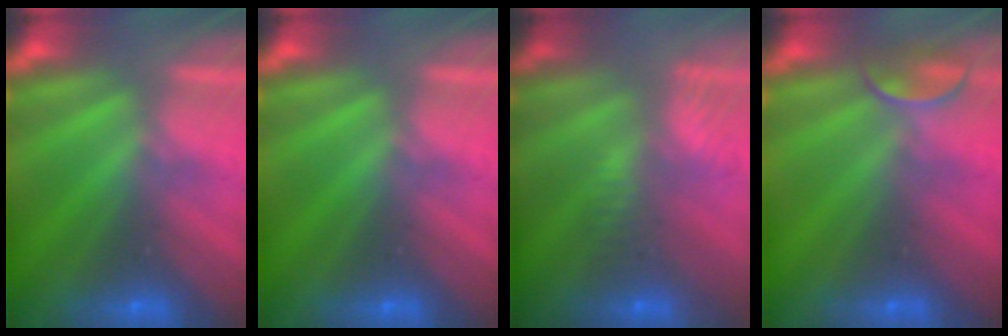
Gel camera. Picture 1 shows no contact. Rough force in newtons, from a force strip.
{"total": 0.0}
{"total": 2.6}
{"total": 2.4}